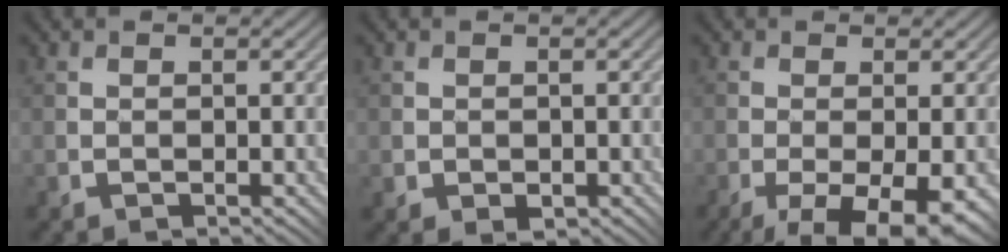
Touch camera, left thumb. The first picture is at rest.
{"total": 1.3, "force": [-0.3, 1.0, 0.8], "torque": [-0.020, -0.010, -0.003]}
{"total": 8.7, "force": [-4.6, 3.0, 6.7], "torque": [-0.108, -0.025, -0.061]}